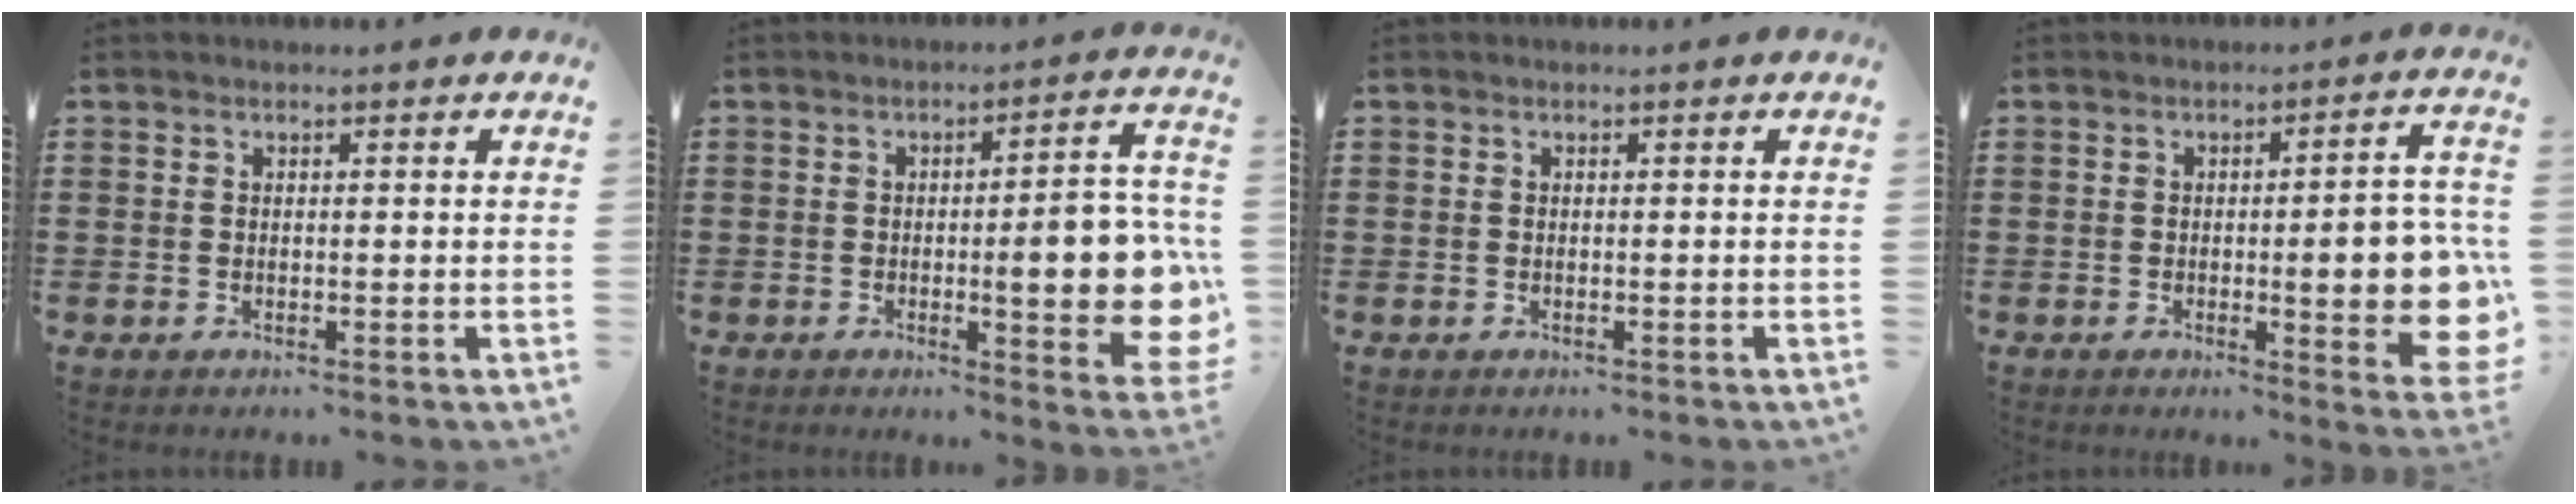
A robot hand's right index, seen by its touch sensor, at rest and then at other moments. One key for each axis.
{"total": 12.3, "fx": -1.3, "fy": 2.9, "fz": 11.9, "tx": -0.148, "ty": -0.016, "tz": -0.023}
{"total": 0.0}
{"total": 10.9, "fx": -1.4, "fy": 2.8, "fz": 10.4, "tx": -0.130, "ty": -0.016, "tz": -0.022}